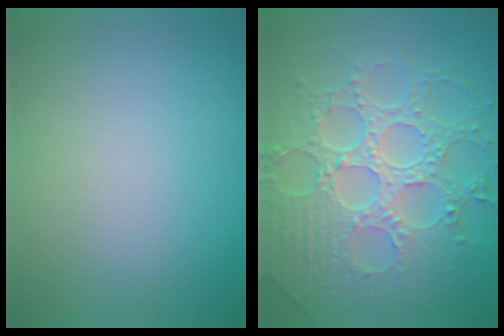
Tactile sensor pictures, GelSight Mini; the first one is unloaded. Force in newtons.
{"total": 8.3, "press": 6.1, "slide": 5.6}